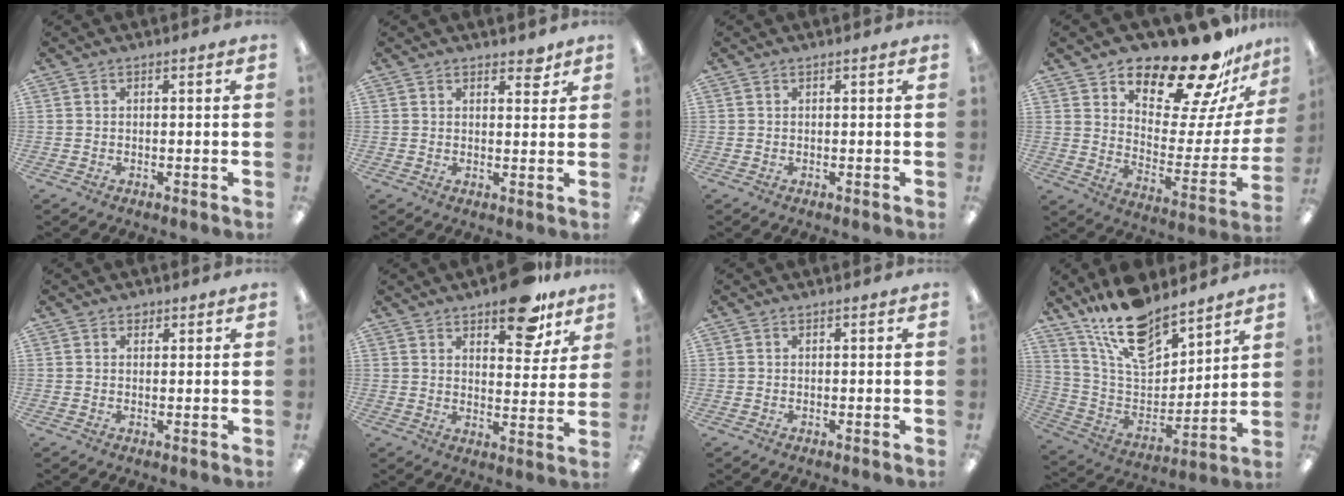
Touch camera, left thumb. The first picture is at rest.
{"total": 3.1, "force": [2.5, 1.3, 1.3], "torque": [-0.004, -0.013, 0.041]}
{"total": 0.0}
{"total": 20.7, "force": [17.1, 6.8, 9.4], "torque": [-0.133, -0.130, 0.283]}
{"total": 1.3, "force": [1.0, 0.8, 0.3], "torque": [0.003, -0.002, 0.017]}
{"total": 12.9, "force": [9.4, 5.6, 6.9], "torque": [-0.072, -0.058, 0.160]}
{"total": 0.0}
{"total": 17.7, "force": [14.3, 6.8, 7.9], "torque": [-0.157, -0.089, 0.256]}